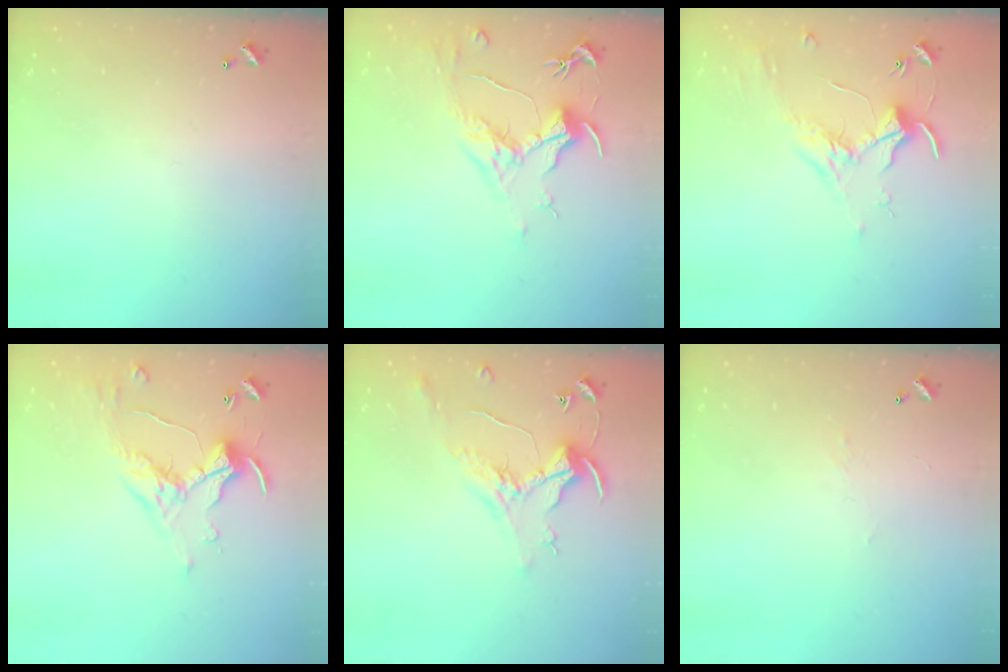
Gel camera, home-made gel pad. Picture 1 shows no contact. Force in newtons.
{"total": 1.6, "press": 1.4, "slide": 0.8}
{"total": 1.7, "press": 1.7, "slide": 0.4}
{"total": 1.5, "press": 1.5, "slide": 0.2}
{"total": 0.8, "press": 0.0, "slide": 0.8}
{"total": 2.2, "press": 2.0, "slide": 0.8}